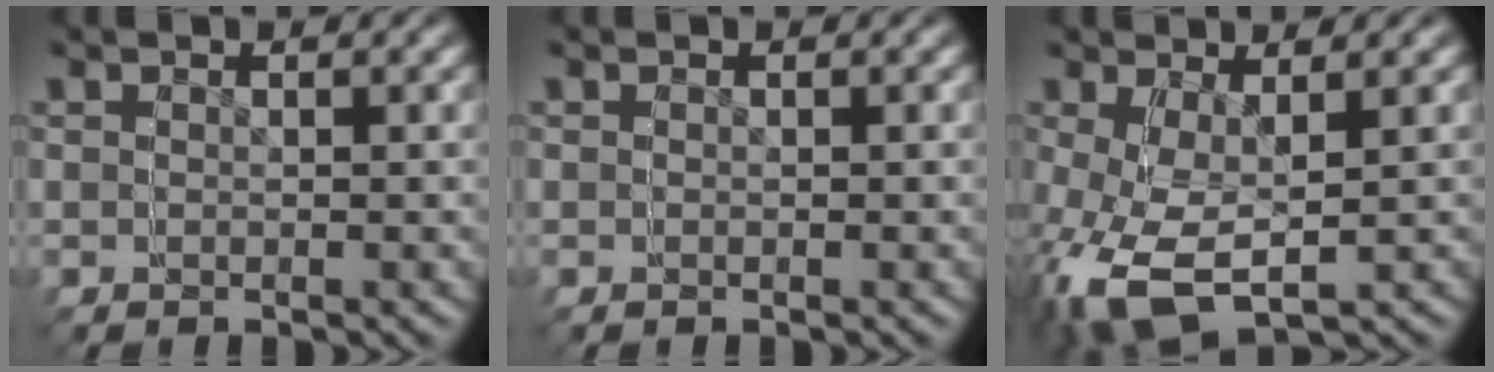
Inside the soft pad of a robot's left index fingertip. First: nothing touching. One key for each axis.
{"total": 0.0}
{"total": 7.4, "fx": -2.3, "fy": 5.2, "fz": 4.7, "tx": -0.115, "ty": -0.052, "tz": -0.006}